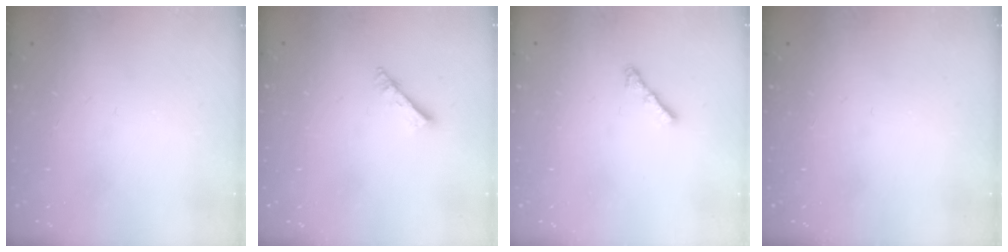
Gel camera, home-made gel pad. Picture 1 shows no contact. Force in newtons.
{"total": 3.0, "press": 3.0, "slide": 0.3}
{"total": 3.0, "press": 2.9, "slide": 0.6}
{"total": 0.0}